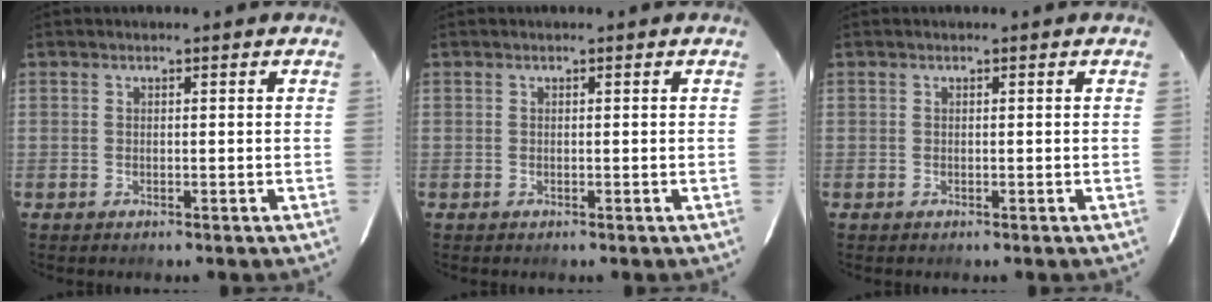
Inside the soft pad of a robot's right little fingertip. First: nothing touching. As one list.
[{"total": 0.0}, {"total": 0.0}]